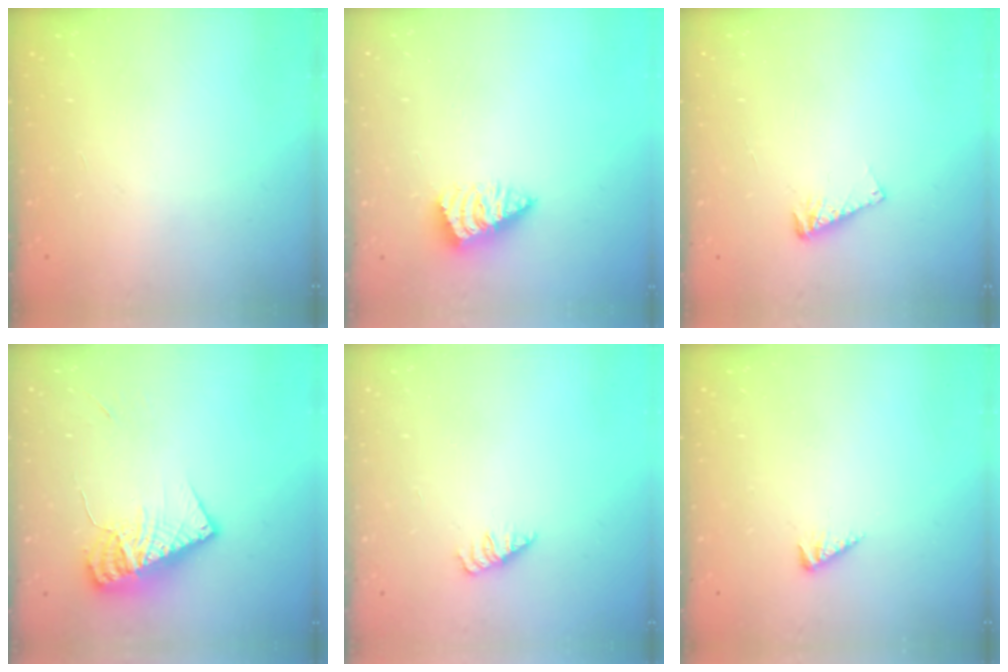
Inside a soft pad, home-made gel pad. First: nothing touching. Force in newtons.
{"total": 1.9, "press": 1.9, "slide": 0.4}
{"total": 5.1, "press": 5.0, "slide": 0.6}
{"total": 12.3, "press": 12.2, "slide": 1.3}
{"total": 1.4, "press": 1.3, "slide": 0.3}
{"total": 2.4, "press": 2.3, "slide": 0.5}